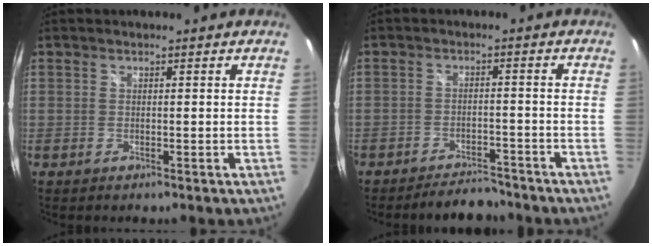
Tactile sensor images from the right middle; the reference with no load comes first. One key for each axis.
{"total": 6.4, "fx": -5.8, "fy": 2.1, "fz": 1.5, "tx": -0.041, "ty": 0.008, "tz": -0.079}